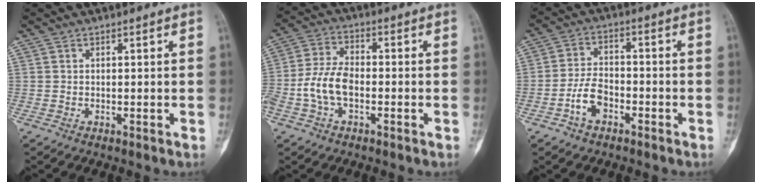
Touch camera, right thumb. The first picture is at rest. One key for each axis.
{"total": 8.2, "fx": -2.1, "fy": 4.7, "fz": 6.4, "tx": -0.136, "ty": 0.026, "tz": -0.048}
{"total": 6.3, "fx": -3.1, "fy": 3.8, "fz": 4.0, "tx": -0.071, "ty": 0.027, "tz": -0.062}